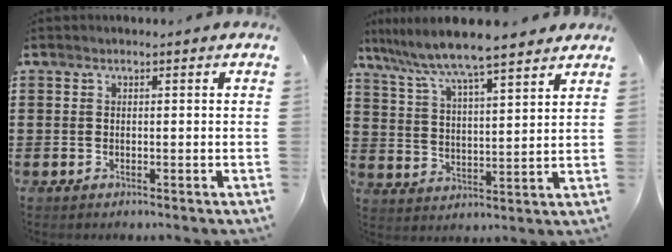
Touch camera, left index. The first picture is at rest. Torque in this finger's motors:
{"motor_torque": [2.00, -0.14, 0.49, 0.21]}